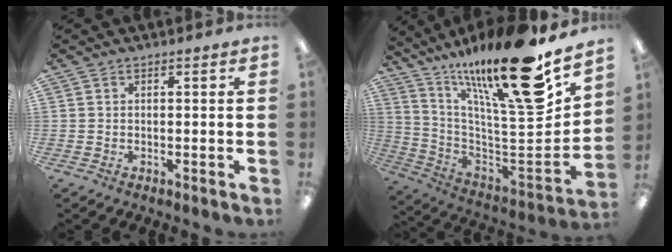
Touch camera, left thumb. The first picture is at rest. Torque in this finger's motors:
{"motor_torque": [3.00, 1.41, 2.10, -0.67, 0.55]}